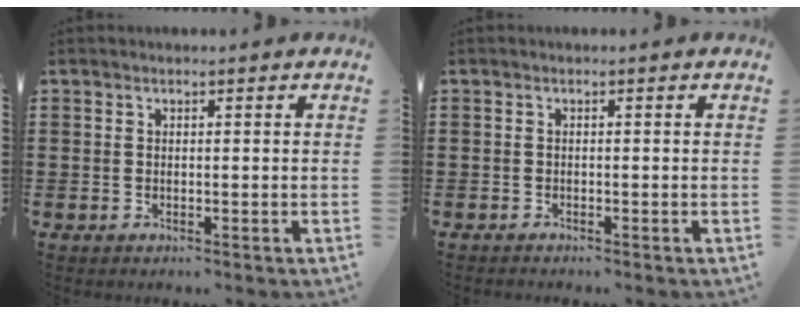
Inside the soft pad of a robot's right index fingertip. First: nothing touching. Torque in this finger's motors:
{"motor_torque": [-0.58, 0.41, -0.18, -0.04]}